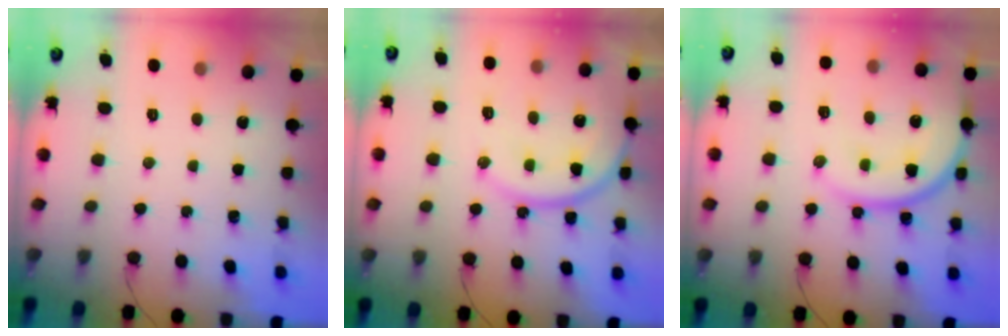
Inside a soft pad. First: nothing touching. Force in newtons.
{"total": 14.7, "press": 14.6, "slide": 1.9}
{"total": 15.9, "press": 15.6, "slide": 2.7}